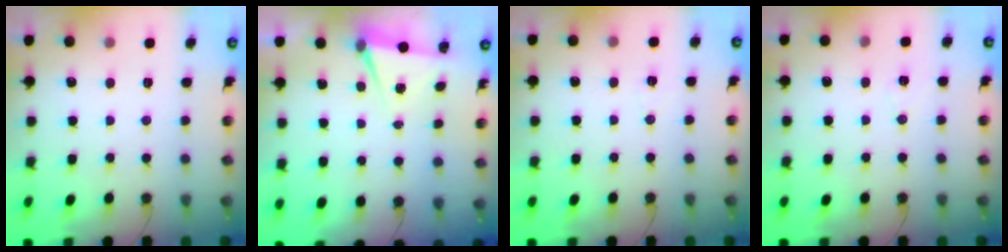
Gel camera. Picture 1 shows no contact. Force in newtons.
{"total": 5.2, "press": 2.7, "slide": 4.5}
{"total": 3.9, "press": 3.3, "slide": 2.2}
{"total": 6.5, "press": 4.7, "slide": 4.5}